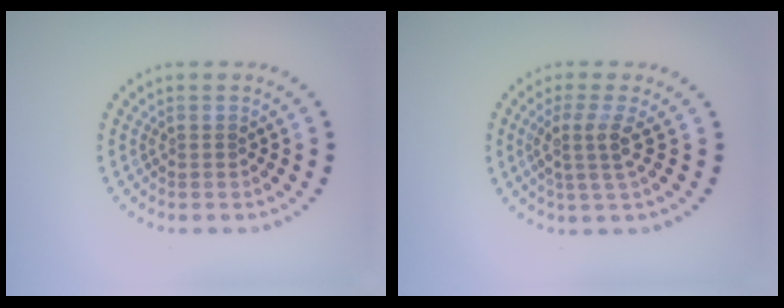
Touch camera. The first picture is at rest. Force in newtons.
{"total": 2.6, "press": 1.8, "slide": 1.8}